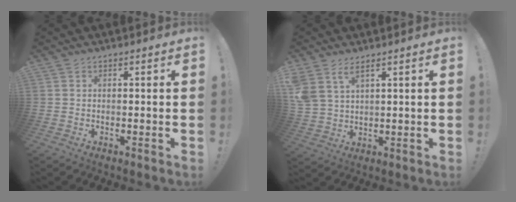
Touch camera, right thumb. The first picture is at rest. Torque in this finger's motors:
{"motor_torque": [-0.07, 1.24, -0.08, 0.42, 0.08]}